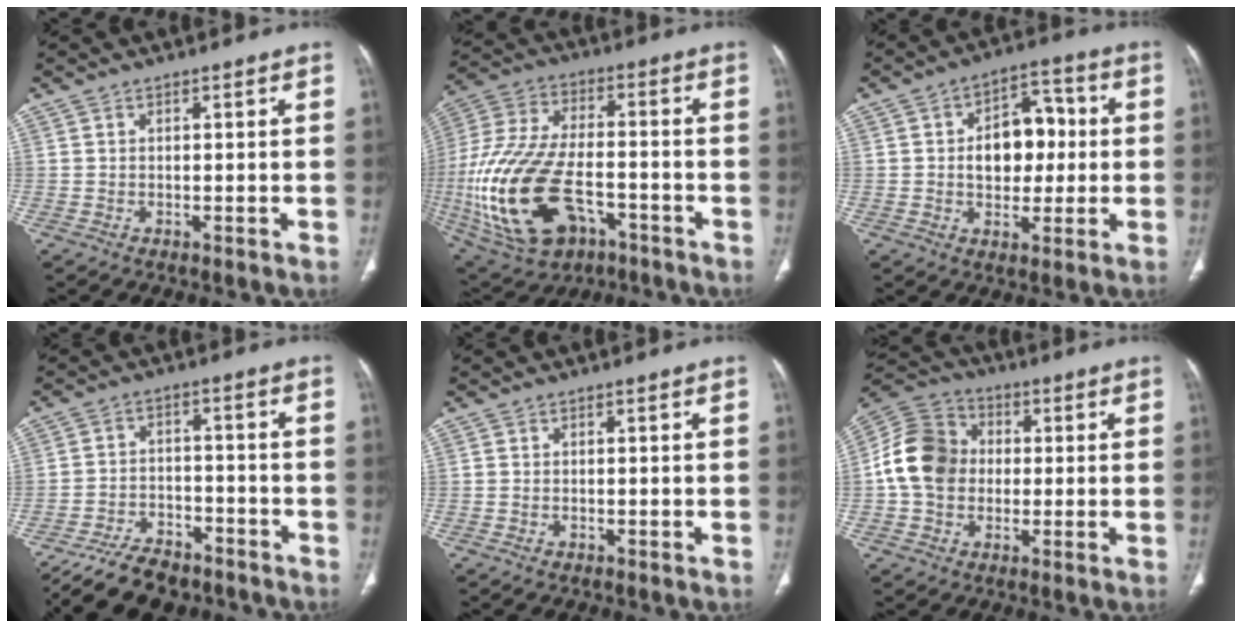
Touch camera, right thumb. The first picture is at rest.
{"total": 25.0, "force": [-7.8, 14.2, 19.0], "torque": [-0.428, 0.012, -0.121]}
{"total": 11.5, "force": [0.4, 8.0, 8.2], "torque": [-0.080, 0.028, 0.006]}
{"total": 12.7, "force": [-10.5, 5.4, 4.5], "torque": [-0.071, 0.053, -0.168]}
{"total": 0.8, "force": [-0.4, 0.5, 0.3], "torque": [-0.011, 0.005, -0.005]}
{"total": 13.1, "force": [0.0, 10.7, 7.6], "torque": [-0.129, 0.031, -0.009]}